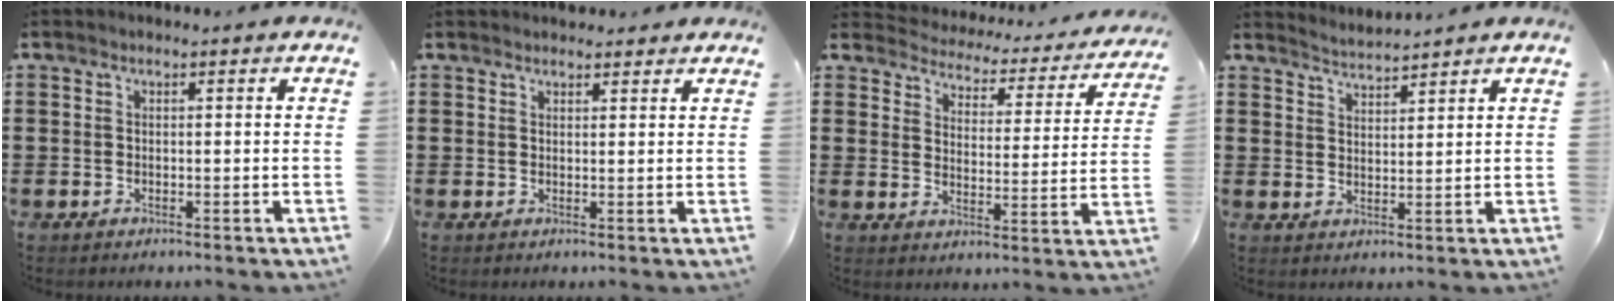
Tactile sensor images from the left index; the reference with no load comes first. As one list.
[{"total": 1.7, "force": [1.7, 0.4, 0.1], "torque": [0.002, 0.000, 0.032]}, {"total": 2.5, "force": [2.4, 0.5, -0.1], "torque": [-0.022, -0.027, 0.032]}, {"total": 2.8, "force": [2.8, -0.5, -0.2], "torque": [-0.004, -0.012, 0.051]}]